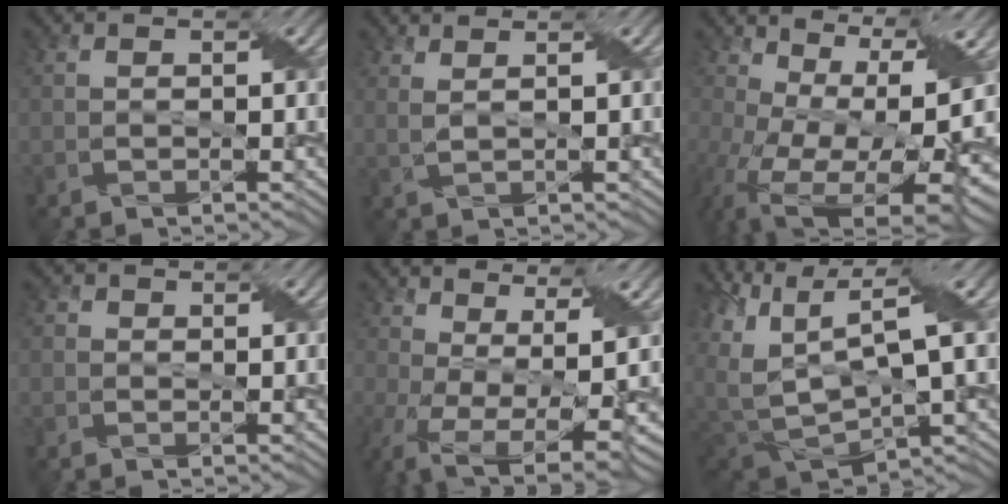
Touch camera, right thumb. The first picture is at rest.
{"total": 2.6, "force": [1.8, 0.7, 1.8], "torque": [-0.028, 0.002, 0.019]}
{"total": 17.1, "force": [-1.0, 8.7, 14.7], "torque": [-0.244, -0.042, 0.035]}
{"total": 1.1, "force": [0.0, 1.1, 0.2], "torque": [-0.002, 0.001, -0.005]}
{"total": 12.7, "force": [-3.5, 5.3, 11.0], "torque": [-0.228, -0.048, -0.034]}
{"total": 11.7, "force": [4.2, 5.6, 9.4], "torque": [-0.233, -0.017, 0.091]}